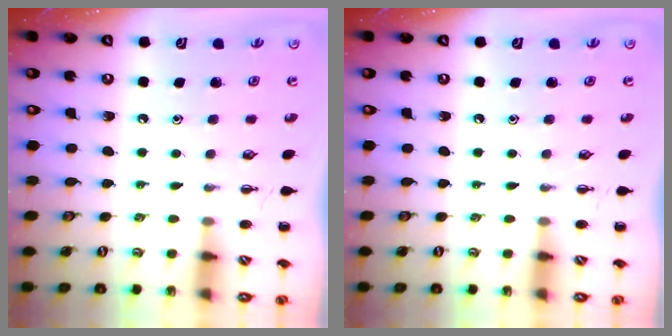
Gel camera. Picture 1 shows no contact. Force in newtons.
{"total": 0.0}